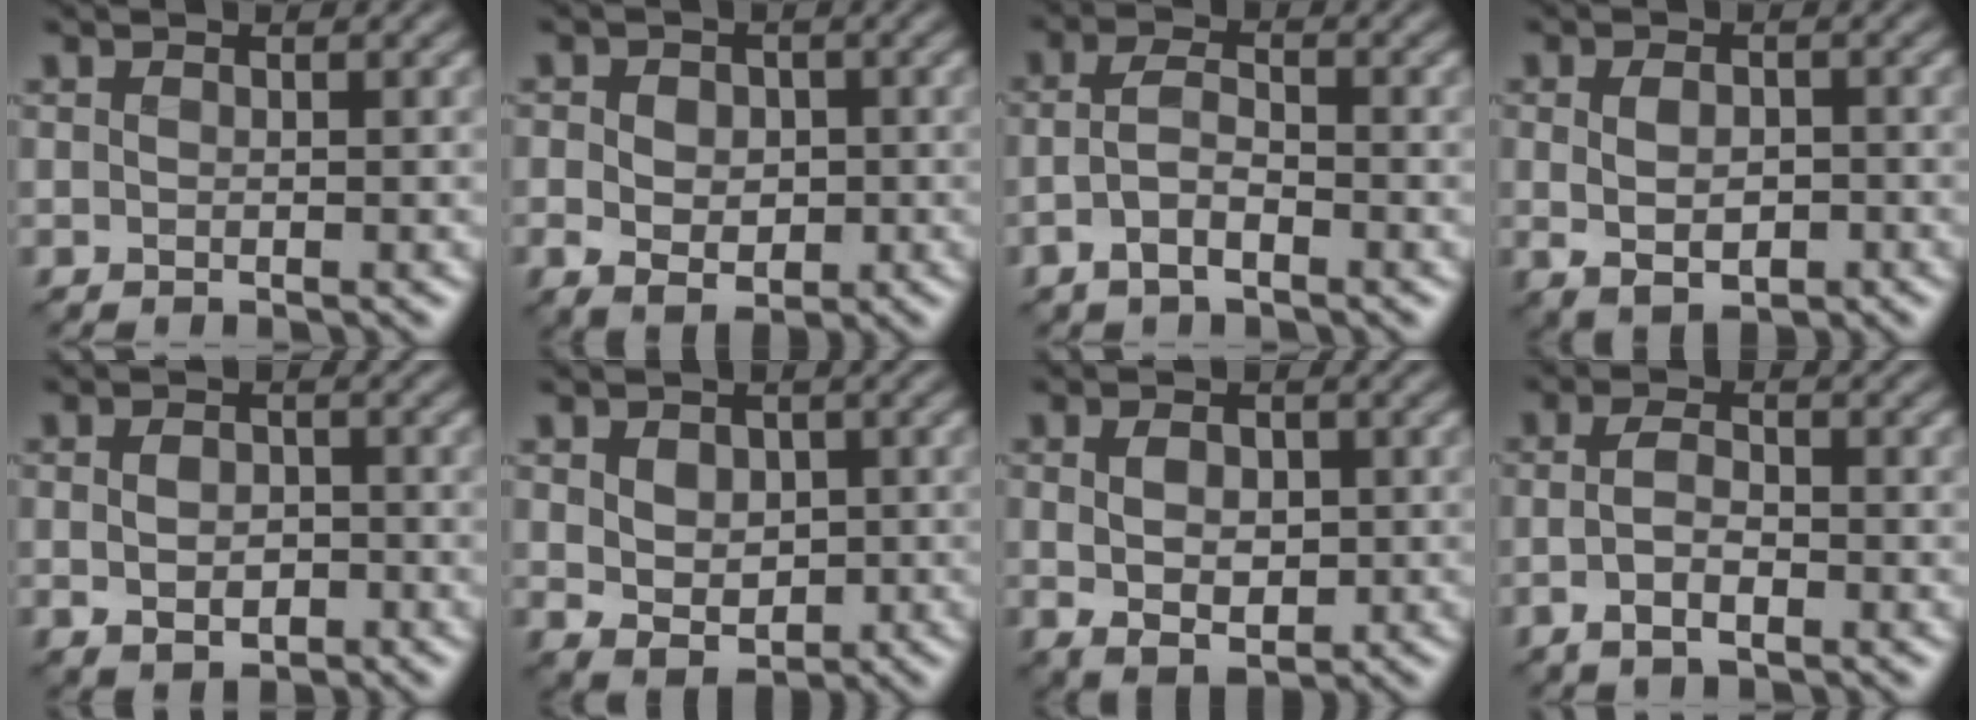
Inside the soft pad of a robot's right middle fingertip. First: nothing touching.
{"total": 3.8, "force": [-0.6, 3.0, 2.3], "torque": [-0.026, -0.001, -0.009]}
{"total": 3.0, "force": [-1.6, 1.1, 2.3], "torque": [-0.049, 0.008, -0.035]}
{"total": 3.1, "force": [-0.4, 1.9, 2.4], "torque": [-0.042, -0.003, -0.001]}
{"total": 2.7, "force": [-0.7, 1.9, 1.8], "torque": [-0.023, -0.002, -0.011]}
{"total": 3.9, "force": [-0.1, 3.0, 2.4], "torque": [-0.041, -0.005, 0.007]}
{"total": 3.6, "force": [-0.2, 2.4, 2.7], "torque": [-0.042, -0.002, 0.006]}
{"total": 2.7, "force": [-1.0, 1.0, 2.3], "torque": [-0.049, 0.003, -0.022]}